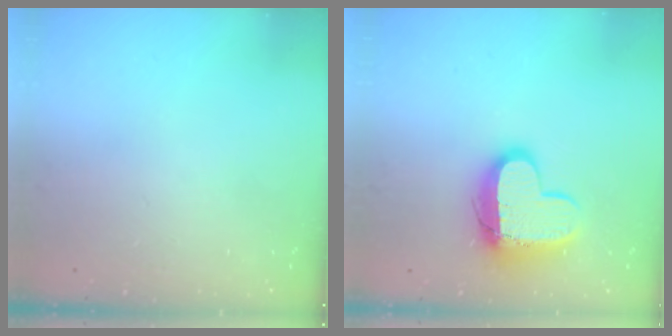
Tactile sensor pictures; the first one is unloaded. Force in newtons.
{"total": 12.7, "press": 12.7, "slide": 0.9}